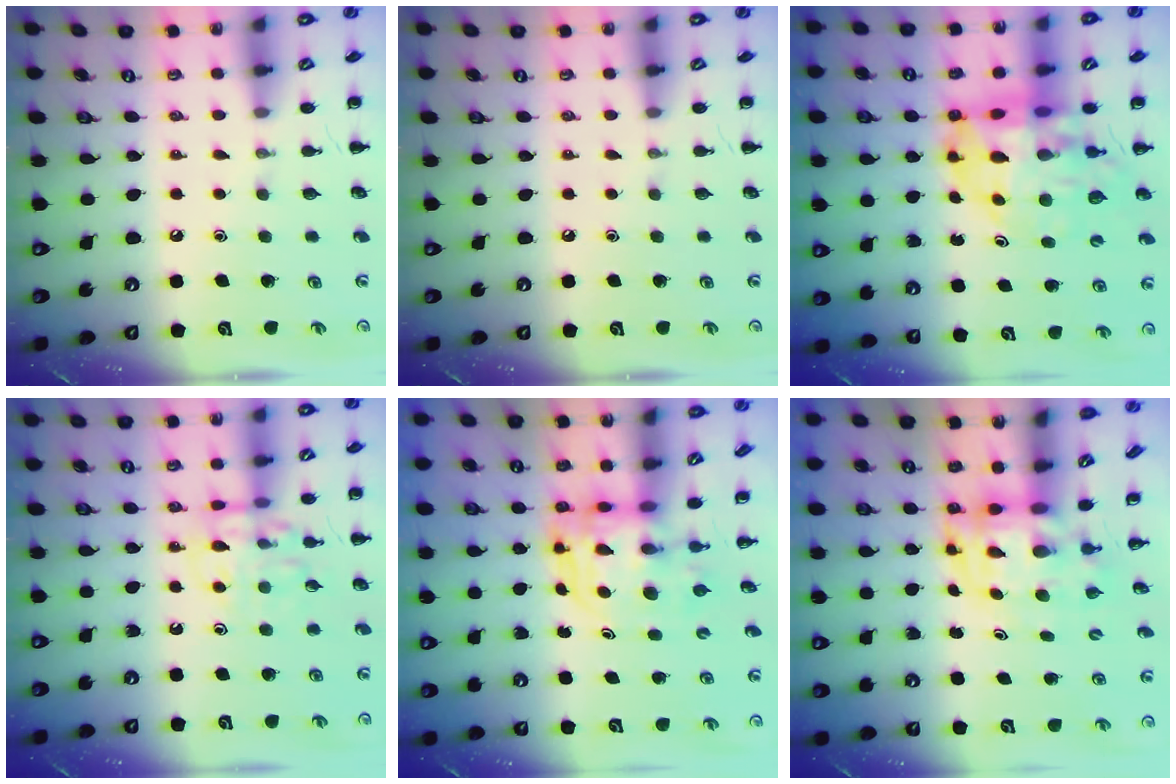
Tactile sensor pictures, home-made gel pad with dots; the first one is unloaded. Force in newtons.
{"total": 0.0}
{"total": 14.8, "press": 14.2, "slide": 4.3}
{"total": 11.2, "press": 11.1, "slide": 1.2}
{"total": 3.9, "press": 3.7, "slide": 1.1}
{"total": 3.5, "press": 3.5, "slide": 0.7}